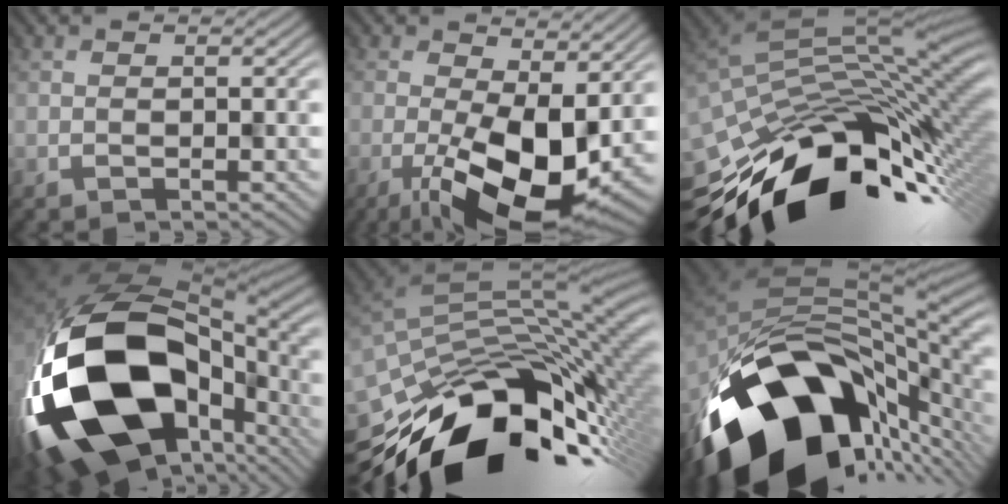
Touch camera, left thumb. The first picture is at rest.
{"total": 11.9, "force": [-2.1, 4.9, 10.7], "torque": [-0.190, -0.016, -0.027]}
{"total": 14.6, "force": [-6.8, 7.8, 10.3], "torque": [-0.182, -0.022, -0.116]}
{"total": 21.4, "force": [-5.4, 13.0, 16.2], "torque": [-0.365, -0.080, -0.046]}
{"total": 16.1, "force": [-7.8, 9.1, 10.8], "torque": [-0.200, -0.034, -0.126]}
{"total": 18.4, "force": [-7.6, 11.5, 12.2], "torque": [-0.221, -0.059, -0.107]}